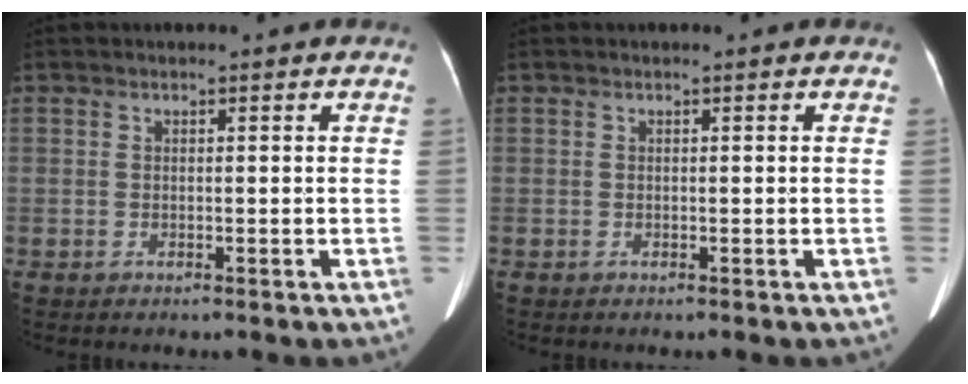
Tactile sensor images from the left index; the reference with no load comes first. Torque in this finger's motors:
{"motor_torque": [0.01, 0.03, 0.00, 0.00]}